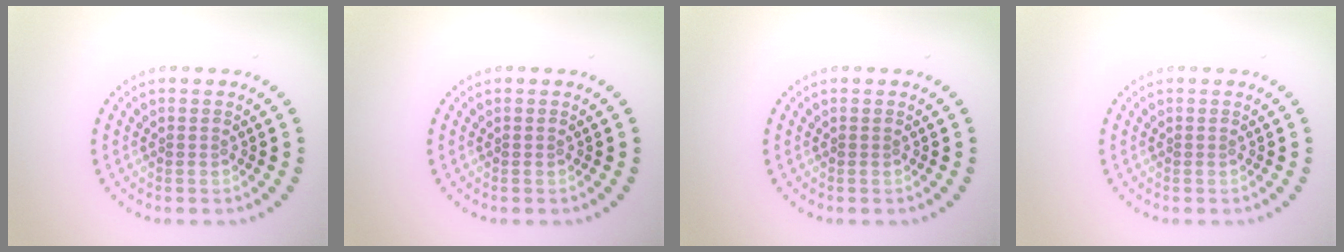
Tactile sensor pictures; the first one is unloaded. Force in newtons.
{"total": 0.0}
{"total": 0.0}
{"total": 0.0}